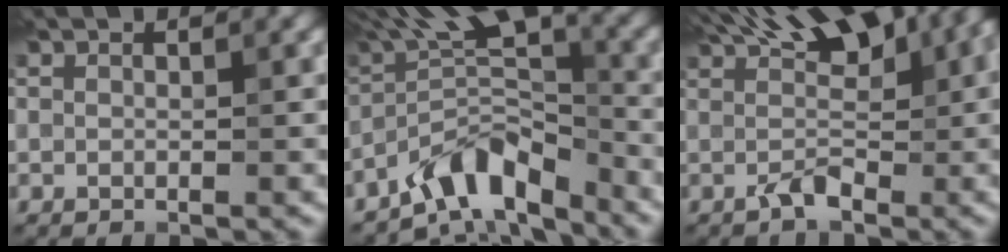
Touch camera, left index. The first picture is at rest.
{"total": 8.1, "force": [-5.3, 2.7, 5.5], "torque": [-0.081, 0.017, -0.108]}
{"total": 6.6, "force": [1.2, 2.8, 5.9], "torque": [-0.086, 0.019, 0.011]}